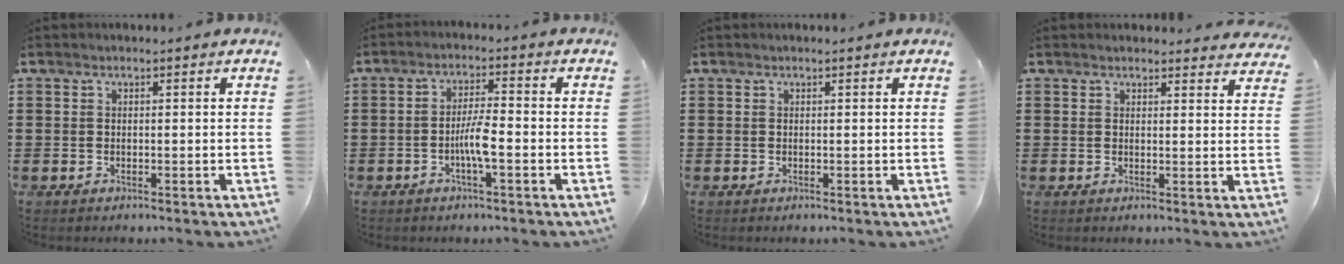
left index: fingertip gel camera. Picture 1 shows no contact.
{"total": 4.7, "force": [-1.7, 0.7, 4.3], "torque": [-0.090, 0.000, -0.037]}
{"total": 0.0}
{"total": 2.0, "force": [2.0, 0.5, 0.0], "torque": [0.001, -0.004, 0.036]}